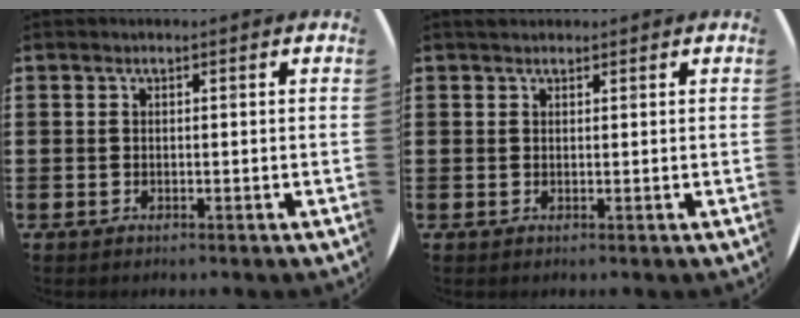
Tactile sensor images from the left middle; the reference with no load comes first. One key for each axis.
{"total": 0.8, "fx": 0.8, "fy": 0.3, "fz": 0.1, "tx": 0.005, "ty": -0.001, "tz": 0.013}